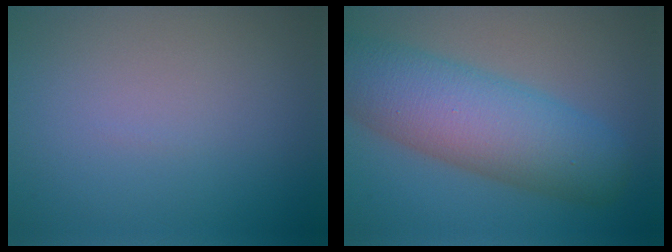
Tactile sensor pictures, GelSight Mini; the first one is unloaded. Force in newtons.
{"total": 9.7, "press": 9.7, "slide": 0.2}